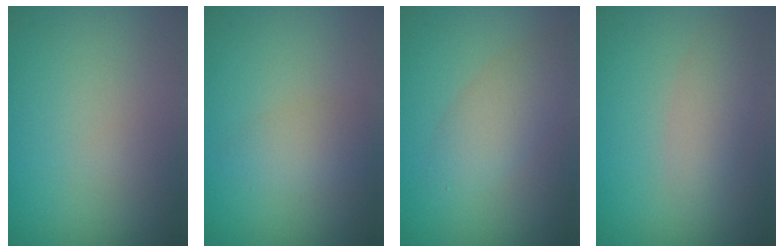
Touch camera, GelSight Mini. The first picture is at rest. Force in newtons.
{"total": 1.9, "press": 1.9, "slide": 0.1}
{"total": 2.9, "press": 2.8, "slide": 0.3}
{"total": 2.4, "press": 2.4, "slide": 0.1}